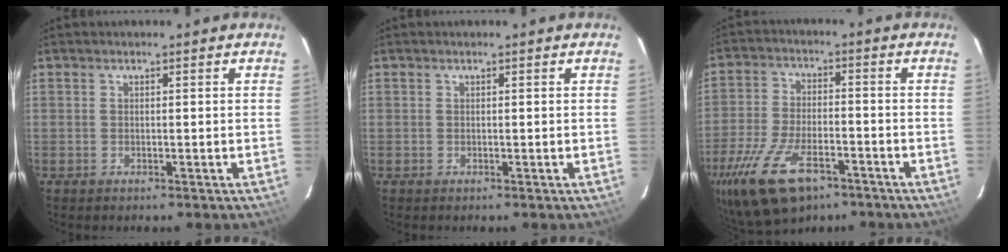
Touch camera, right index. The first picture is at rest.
{"total": 0.0}
{"total": 17.5, "force": [-10.5, 8.1, 11.4], "torque": [-0.256, -0.038, -0.185]}